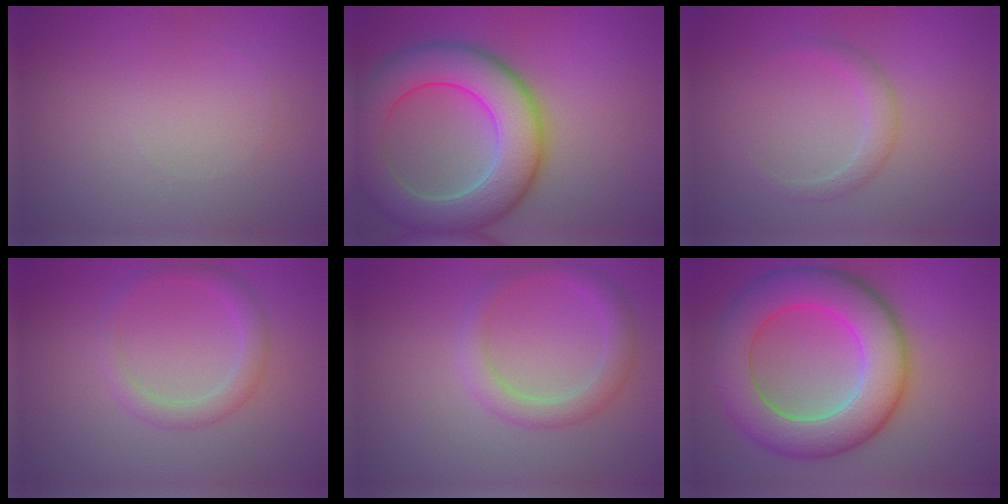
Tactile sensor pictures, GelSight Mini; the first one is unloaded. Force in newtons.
{"total": 9.6, "press": 9.5, "slide": 0.4}
{"total": 1.6, "press": 1.6, "slide": 0.1}
{"total": 2.2, "press": 2.2, "slide": 0.2}
{"total": 2.7, "press": 2.7, "slide": 0.2}
{"total": 9.7, "press": 9.7, "slide": 0.1}